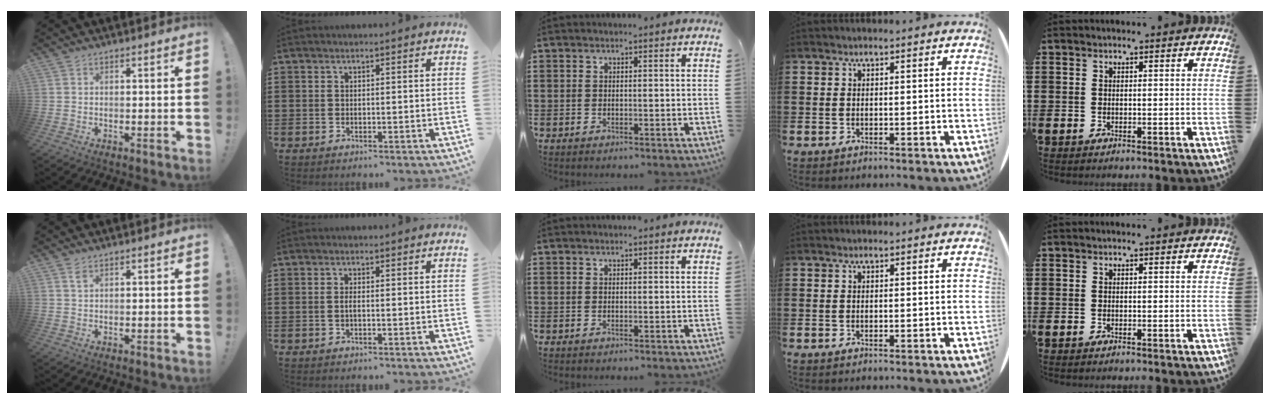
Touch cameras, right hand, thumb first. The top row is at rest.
{"thumb": {"total": 1.9, "force": [1.1, 0.7, 1.3], "torque": [-0.012, -0.007, 0.017]}, "index": {"total": 1.1, "force": [-0.3, 0.2, 1.0], "torque": [-0.028, -0.005, -0.007]}}